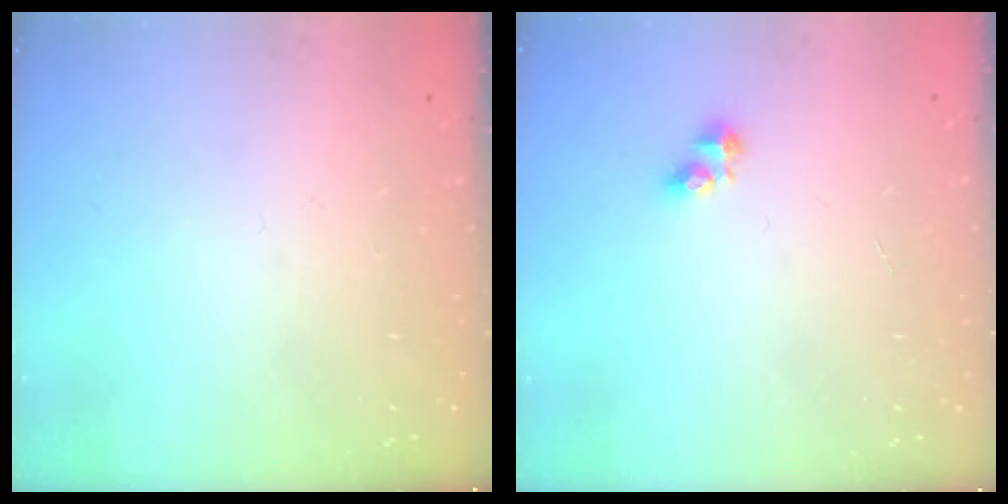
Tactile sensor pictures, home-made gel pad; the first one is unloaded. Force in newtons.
{"total": 4.1, "press": 4.1, "slide": 0.6}